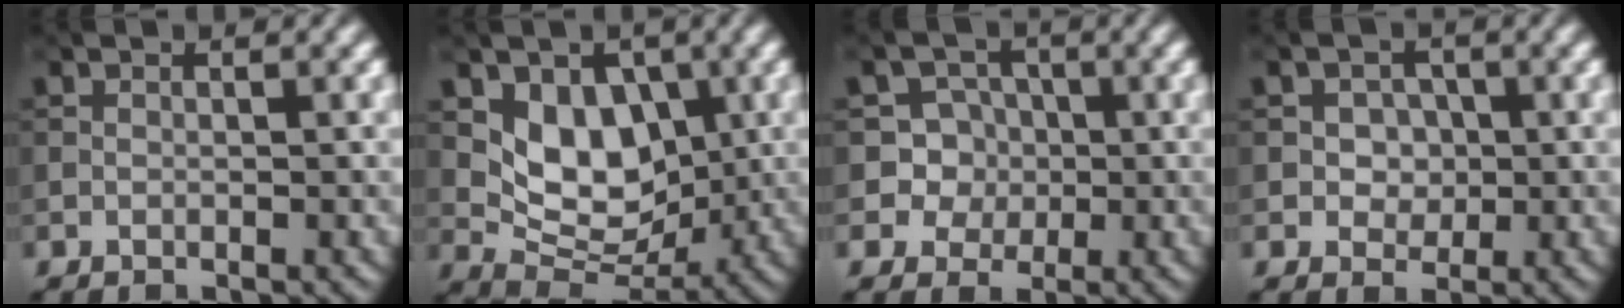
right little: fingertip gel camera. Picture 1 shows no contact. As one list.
[{"total": 5.8, "force": [0.9, 4.2, 3.9], "torque": [-0.061, -0.017, 0.014]}, {"total": 4.7, "force": [0.2, 4.5, 1.3], "torque": [-0.014, 0.012, -0.002]}, {"total": 2.2, "force": [-0.1, 1.9, 1.2], "torque": [-0.021, 0.001, -0.012]}]